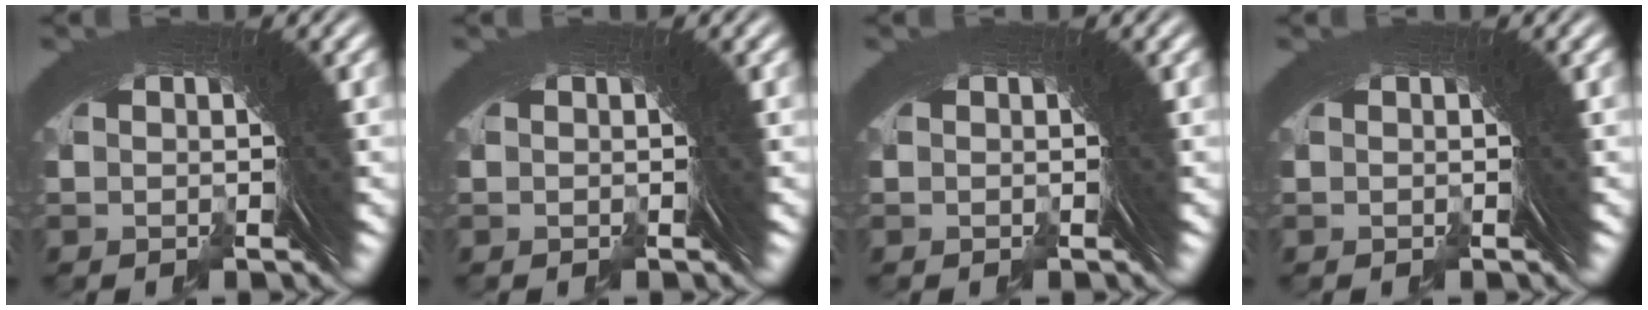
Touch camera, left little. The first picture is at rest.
{"total": 0.0}
{"total": 0.0}
{"total": 0.0}